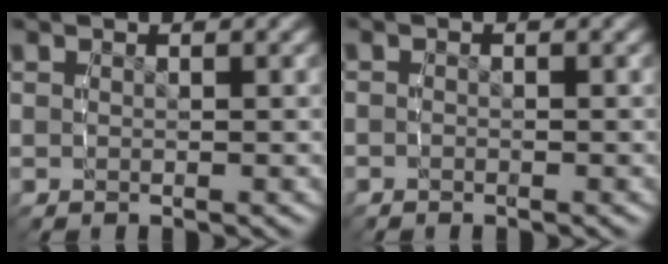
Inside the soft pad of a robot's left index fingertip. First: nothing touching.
{"total": 0.9, "force": [-0.9, 0.2, 0.0], "torque": [-0.001, -0.003, -0.018]}